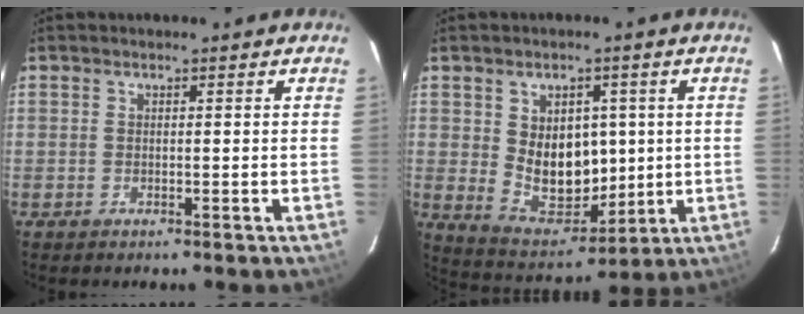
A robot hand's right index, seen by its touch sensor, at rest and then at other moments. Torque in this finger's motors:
{"motor_torque": [0.40, -0.08, 0.36, 0.08]}